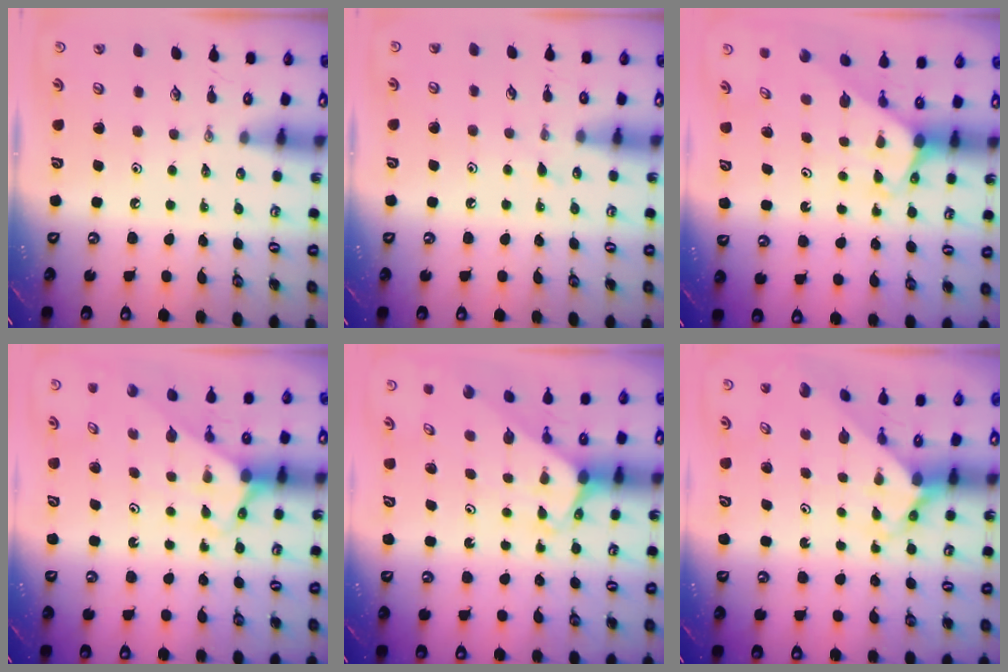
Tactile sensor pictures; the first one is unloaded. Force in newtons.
{"total": 4.7, "press": 4.7, "slide": 0.4}
{"total": 2.1, "press": 2.1, "slide": 0.1}
{"total": 2.7, "press": 2.7, "slide": 0.2}
{"total": 2.0, "press": 2.0, "slide": 0.1}
{"total": 3.3, "press": 3.3, "slide": 0.3}